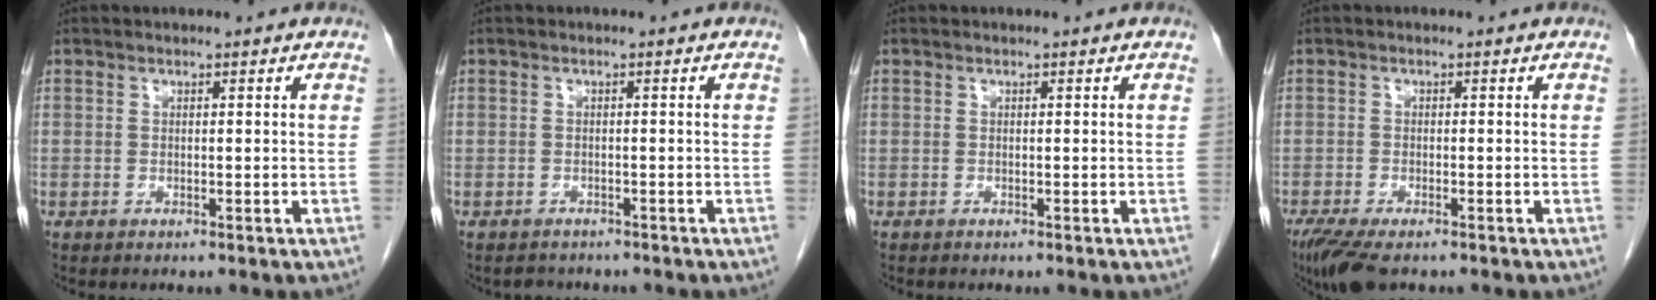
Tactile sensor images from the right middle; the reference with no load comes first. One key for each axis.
{"total": 2.2, "fx": -2.0, "fy": 1.0, "fz": -0.1, "tx": -0.004, "ty": -0.001, "tz": -0.030}
{"total": 0.0}
{"total": 6.6, "fx": -4.9, "fy": 1.8, "fz": 4.1, "tx": -0.071, "ty": -0.016, "tz": -0.081}